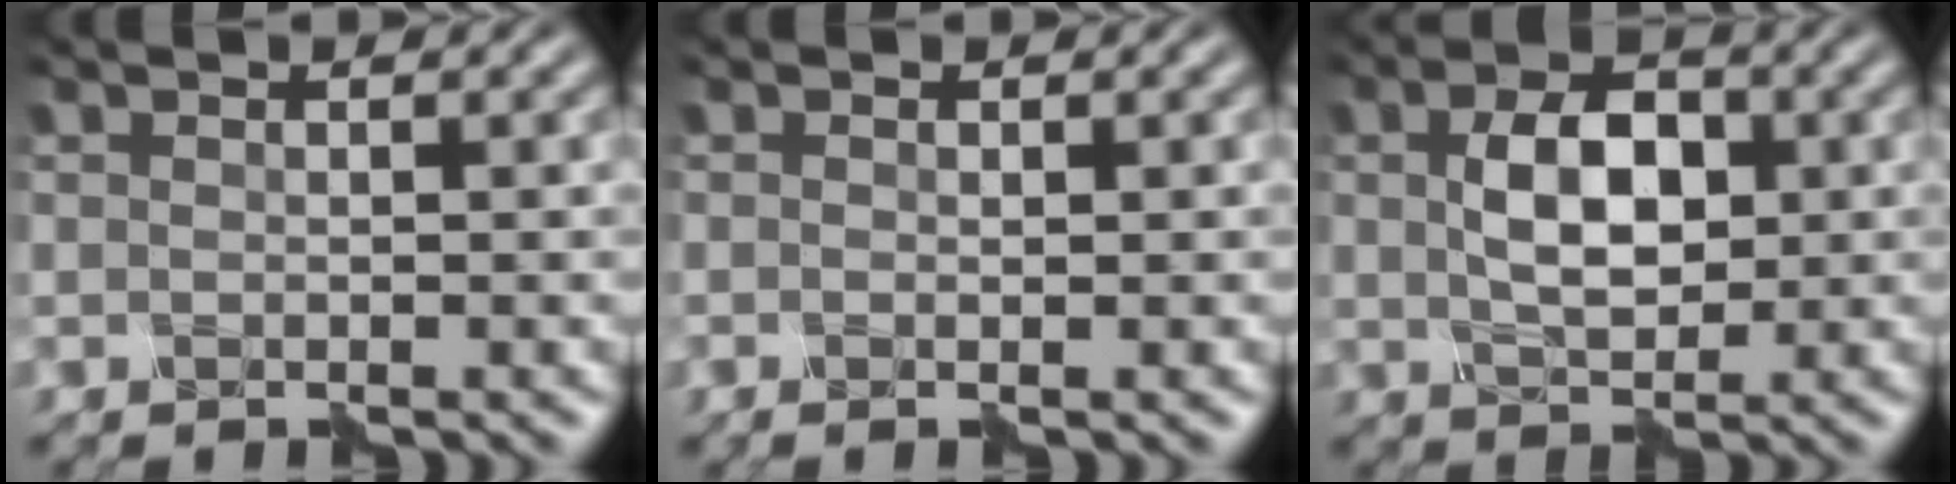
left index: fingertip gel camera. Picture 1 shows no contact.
{"total": 0.0}
{"total": 4.9, "force": [0.4, 3.0, 3.8], "torque": [-0.073, 0.004, 0.004]}